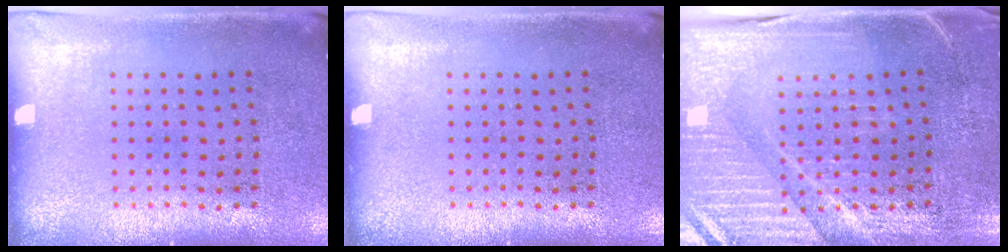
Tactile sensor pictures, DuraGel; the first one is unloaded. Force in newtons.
{"total": 0.0}
{"total": 4.0, "press": 3.9, "slide": 0.9}